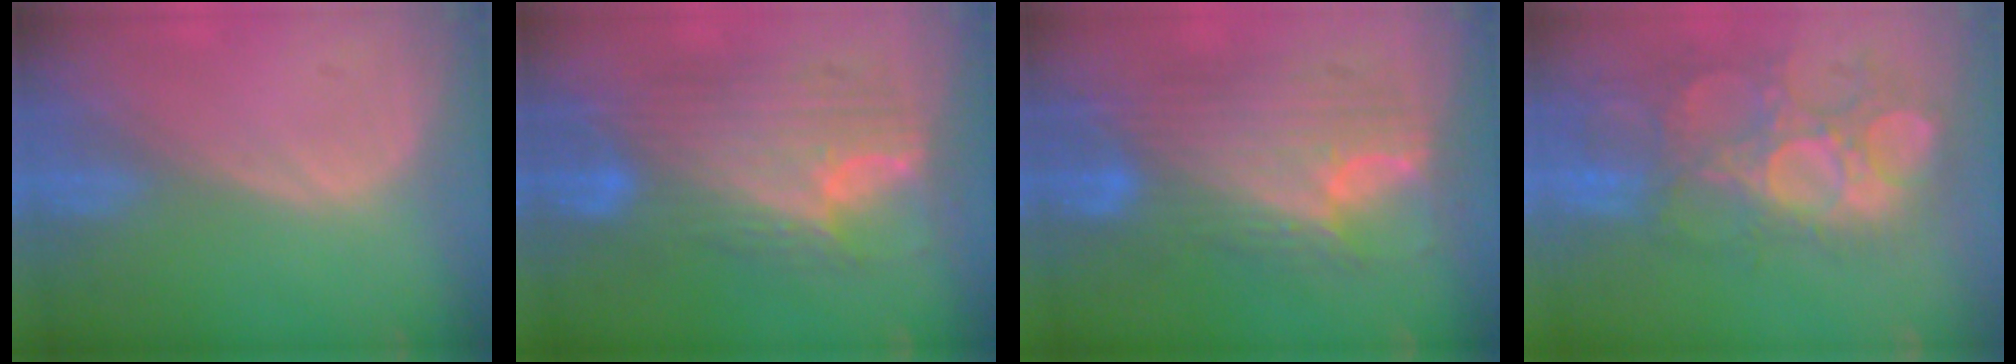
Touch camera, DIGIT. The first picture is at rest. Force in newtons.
{"total": 11.9, "press": 11.8, "slide": 1.0}
{"total": 11.8, "press": 11.7, "slide": 1.1}
{"total": 11.7, "press": 11.1, "slide": 3.7}